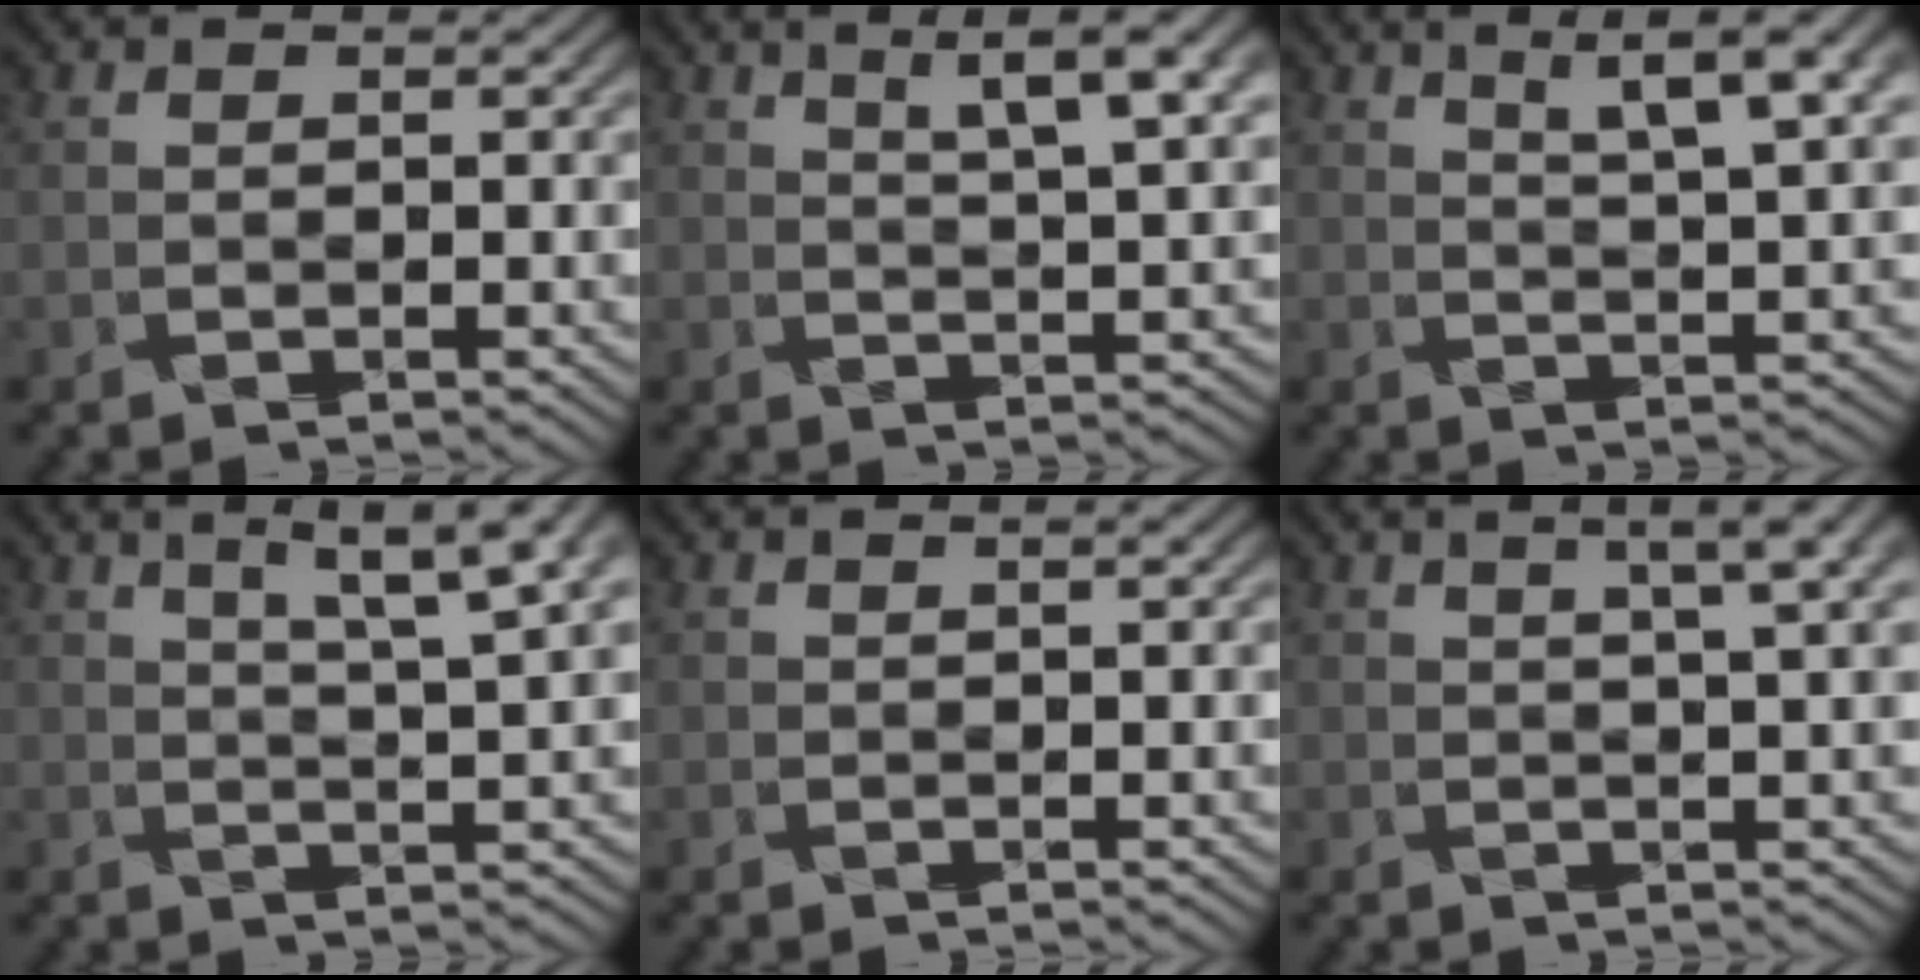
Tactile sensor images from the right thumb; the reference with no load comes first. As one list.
[{"total": 5.7, "force": [3.5, 0.2, 4.5], "torque": [-0.080, 0.010, 0.063]}, {"total": 6.2, "force": [4.0, 0.3, 4.8], "torque": [-0.085, 0.013, 0.070]}, {"total": 6.6, "force": [3.8, 0.2, 5.4], "torque": [-0.091, 0.017, 0.063]}, {"total": 0.8, "force": [0.2, 0.0, 0.8], "torque": [-0.026, -0.001, 0.008]}, {"total": 4.2, "force": [2.1, -0.1, 3.7], "torque": [-0.068, 0.008, 0.036]}]